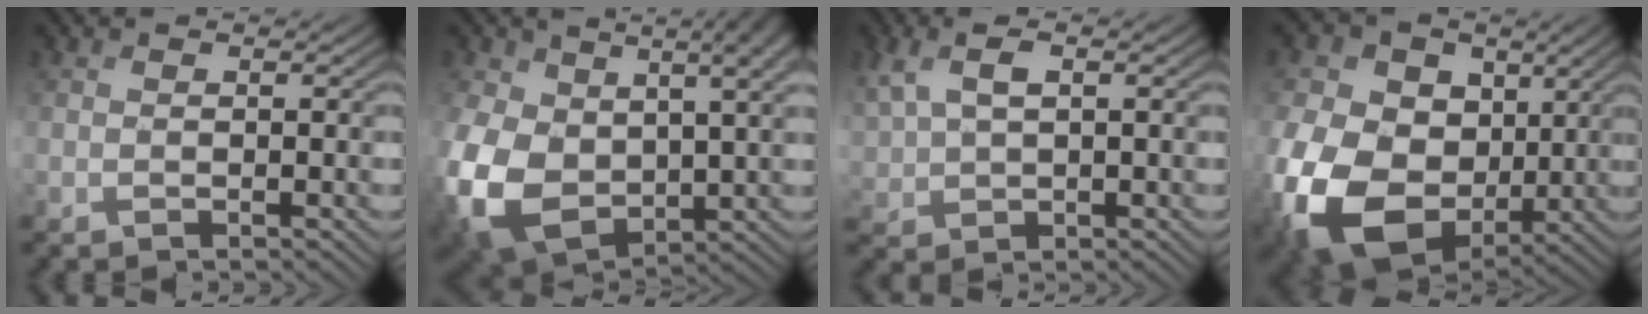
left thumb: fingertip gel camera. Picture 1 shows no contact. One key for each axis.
{"total": 17.6, "fx": 0.8, "fy": 11.5, "fz": 13.3, "tx": -0.309, "ty": -0.051, "tz": 0.049}
{"total": 6.3, "fx": 2.4, "fy": 3.5, "fz": 4.7, "tx": -0.123, "ty": 0.007, "tz": 0.050}
{"total": 17.6, "fx": -1.7, "fy": 13.6, "fz": 11.1, "tx": -0.277, "ty": -0.027, "tz": -0.008}